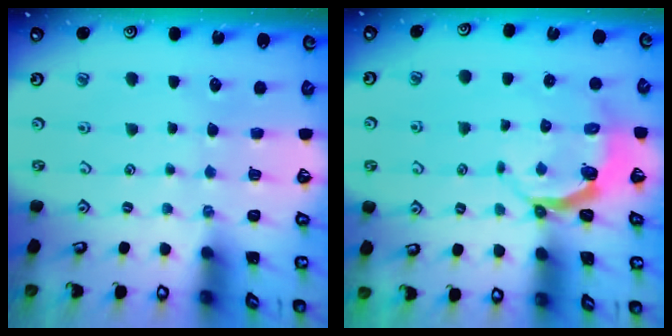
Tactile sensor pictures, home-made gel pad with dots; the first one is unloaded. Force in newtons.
{"total": 4.9, "press": 4.0, "slide": 2.9}